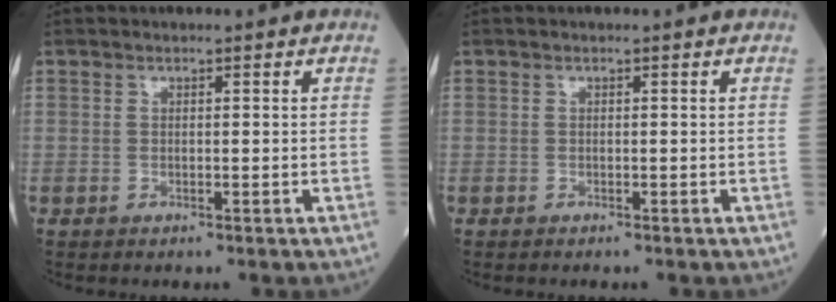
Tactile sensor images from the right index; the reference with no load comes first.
{"total": 0.0}